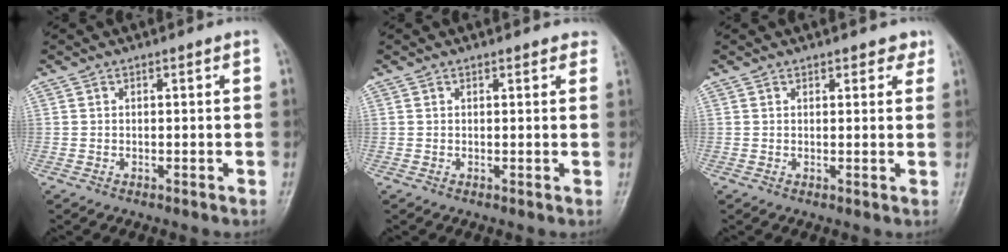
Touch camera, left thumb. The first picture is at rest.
{"total": 2.6, "force": [2.2, 0.9, 0.9], "torque": [0.005, -0.003, 0.014]}
{"total": 2.9, "force": [2.2, 1.4, 1.2], "torque": [0.010, -0.008, 0.022]}